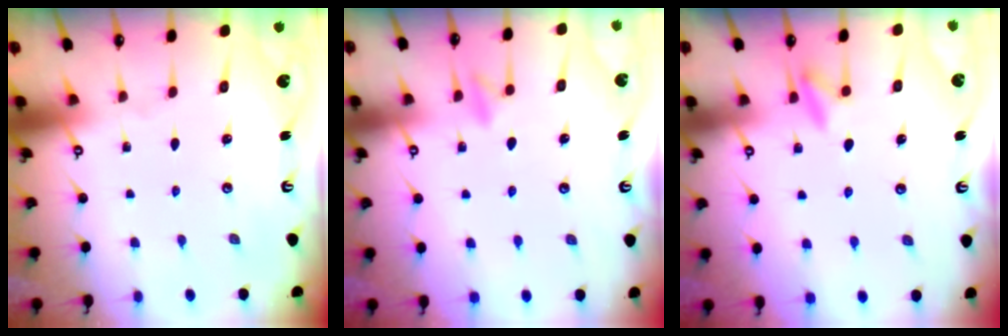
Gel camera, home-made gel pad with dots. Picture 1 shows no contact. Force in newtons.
{"total": 4.9, "press": 4.8, "slide": 0.9}
{"total": 8.7, "press": 8.4, "slide": 2.1}